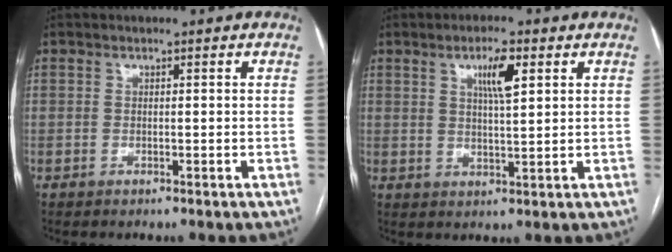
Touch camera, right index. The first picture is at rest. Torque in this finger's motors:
{"motor_torque": [0.33, 0.12, 0.11, 0.08]}